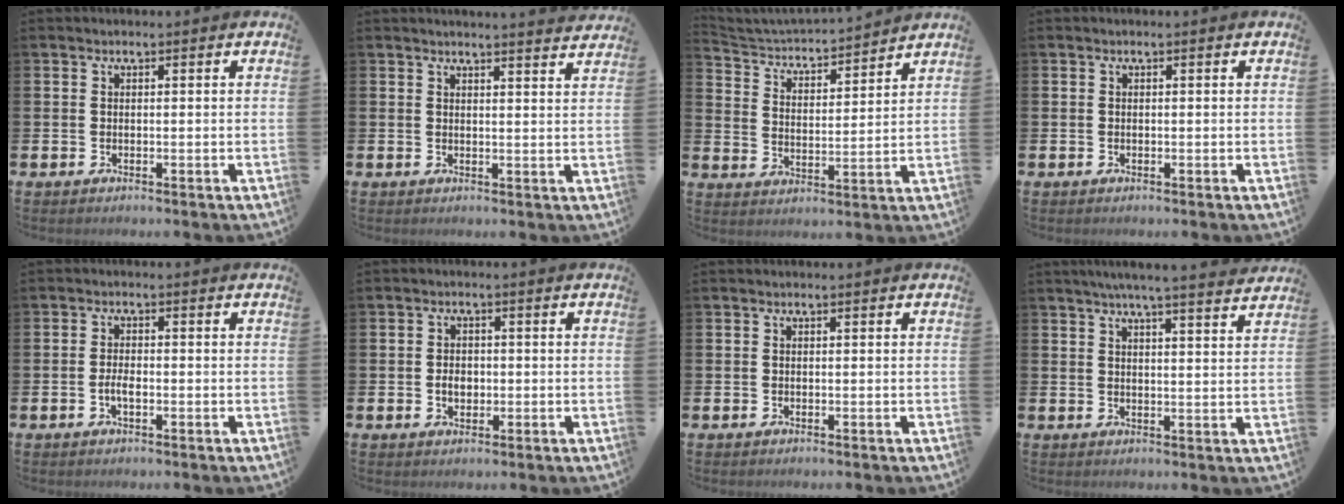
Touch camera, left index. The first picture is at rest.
{"total": 2.8, "force": [2.8, -0.4, -0.2], "torque": [0.010, -0.021, 0.048]}
{"total": 4.0, "force": [3.9, 0.8, 0.5], "torque": [-0.036, -0.036, 0.061]}
{"total": 0.0}
{"total": 2.0, "force": [-0.6, 0.9, 1.7], "torque": [-0.030, 0.001, -0.013]}
{"total": 2.5, "force": [-0.3, 1.9, 1.6], "torque": [-0.013, -0.001, -0.013]}
{"total": 0.0}
{"total": 5.2, "force": [4.9, -0.6, 1.7], "torque": [-0.034, -0.025, 0.084]}